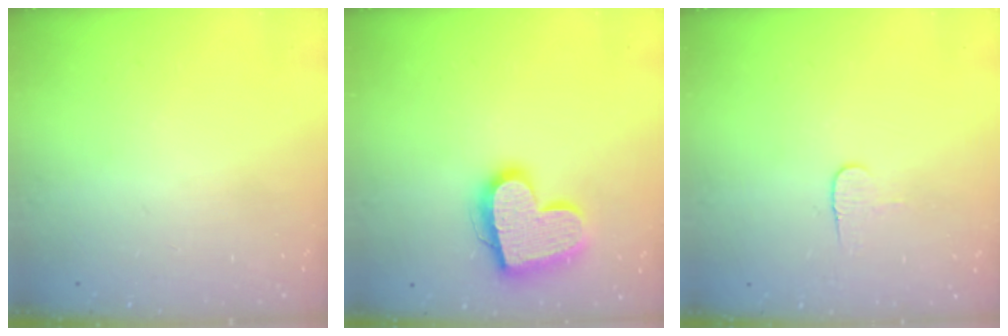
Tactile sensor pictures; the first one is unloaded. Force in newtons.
{"total": 18.7, "press": 18.6, "slide": 1.4}
{"total": 4.5, "press": 4.5, "slide": 0.5}